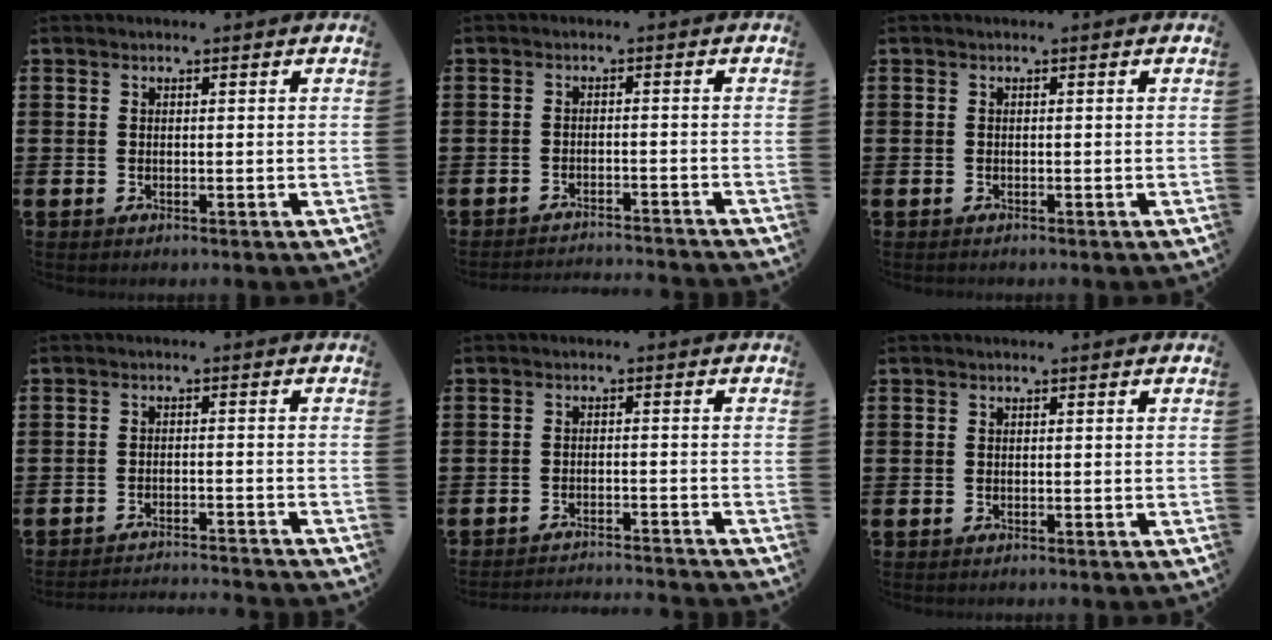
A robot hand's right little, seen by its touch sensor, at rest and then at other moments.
{"total": 2.0, "force": [-2.0, -0.2, 0.0], "torque": [-0.003, 0.005, -0.044]}
{"total": 0.0}
{"total": 2.3, "force": [-2.3, -0.3, 0.0], "torque": [-0.003, 0.002, -0.050]}
{"total": 2.2, "force": [-2.2, -0.2, 0.0], "torque": [-0.003, 0.003, -0.047]}
{"total": 0.0}